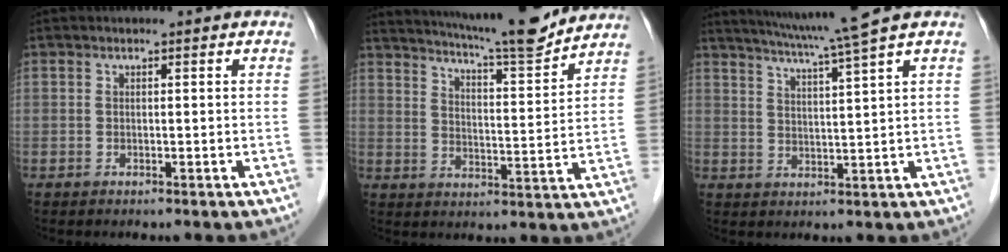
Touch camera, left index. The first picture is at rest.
{"total": 15.2, "force": [13.9, 0.2, 6.2], "torque": [-0.107, -0.013, 0.197]}
{"total": 8.9, "force": [7.1, -2.3, 4.8], "torque": [-0.086, -0.003, 0.111]}